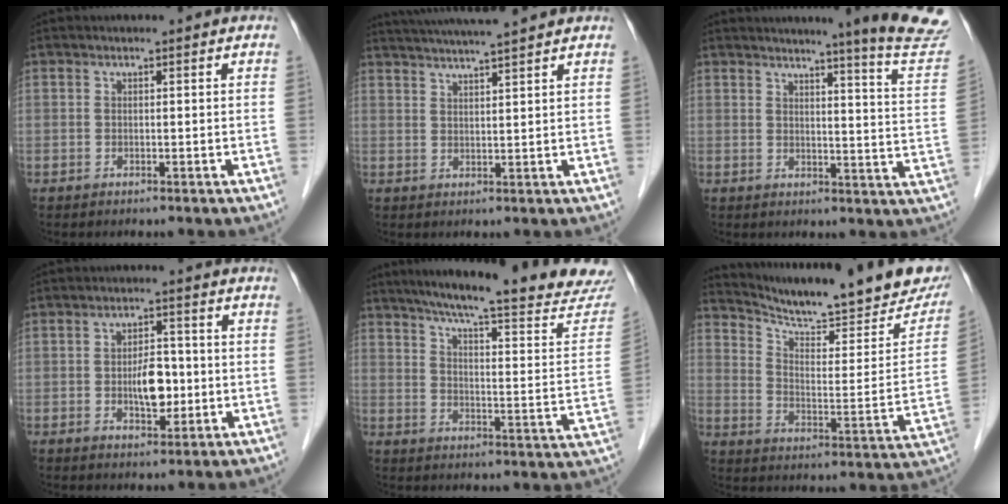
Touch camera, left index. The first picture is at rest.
{"total": 10.9, "force": [9.8, -0.4, 4.8], "torque": [-0.083, 0.027, 0.142]}
{"total": 14.3, "force": [13.0, -1.8, 5.7], "torque": [-0.068, -0.088, 0.135]}
{"total": 5.4, "force": [-0.8, 2.6, 4.6], "torque": [-0.079, 0.004, -0.010]}
{"total": 24.4, "force": [21.5, 1.4, 11.4], "torque": [-0.167, -0.055, 0.274]}
{"total": 23.2, "force": [19.9, 3.6, 11.5], "torque": [-0.174, -0.035, 0.269]}